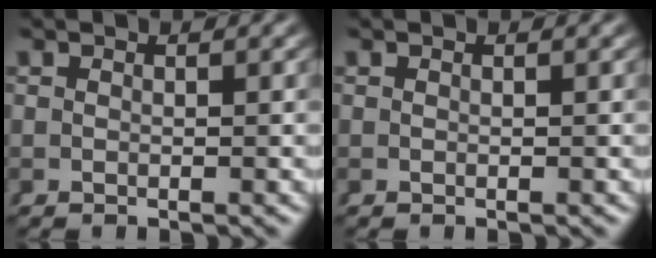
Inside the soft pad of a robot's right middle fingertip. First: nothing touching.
{"total": 0.0}